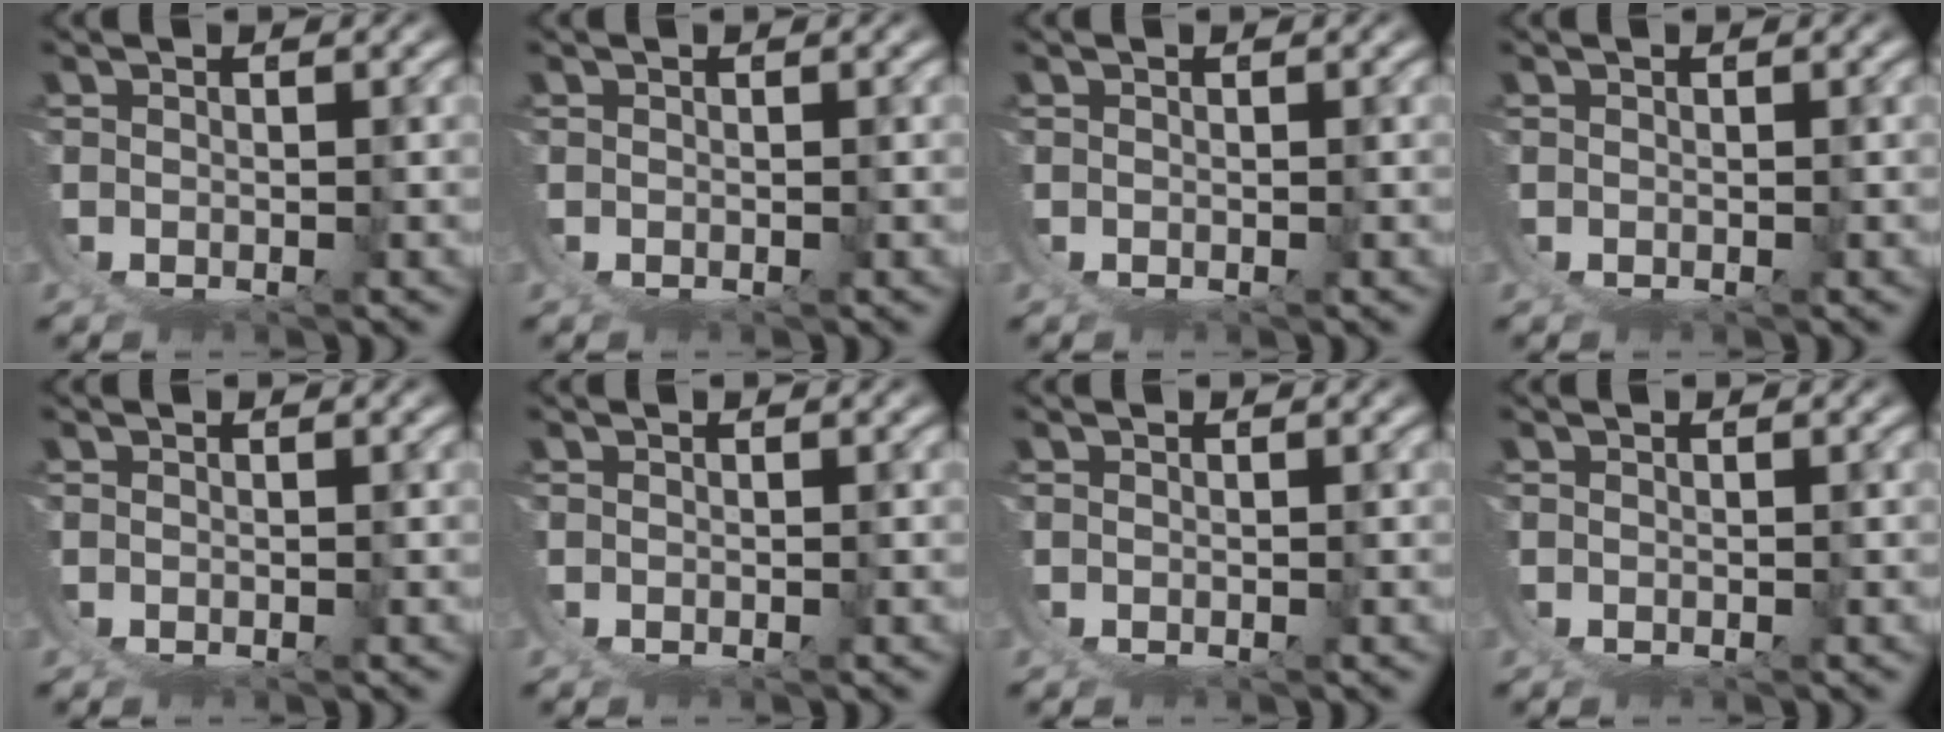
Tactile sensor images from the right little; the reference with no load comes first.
{"total": 0.0}
{"total": 0.0}
{"total": 0.0}
{"total": 0.0}
{"total": 0.0}
{"total": 0.0}
{"total": 0.0}